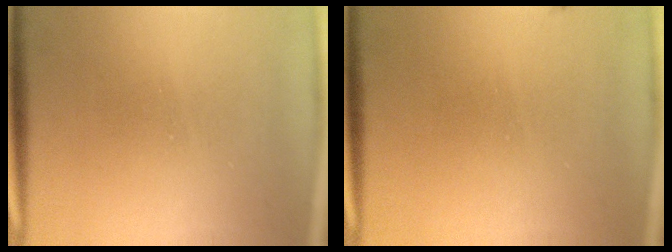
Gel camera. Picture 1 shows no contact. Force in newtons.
{"total": 0.7}